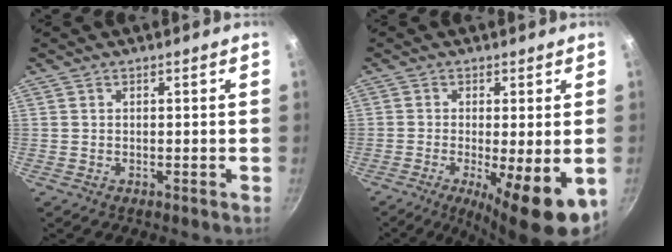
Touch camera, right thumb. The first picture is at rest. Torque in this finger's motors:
{"motor_torque": [-0.08, 0.78, -0.01, -0.21, 0.05]}